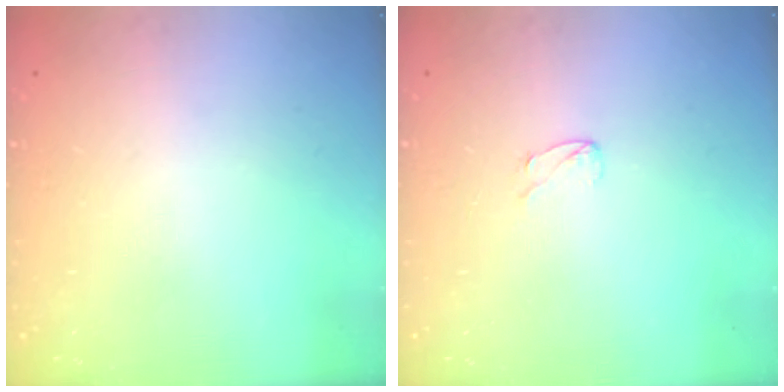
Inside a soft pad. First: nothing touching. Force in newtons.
{"total": 3.0, "press": 3.0, "slide": 0.3}